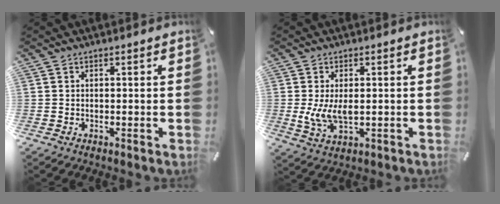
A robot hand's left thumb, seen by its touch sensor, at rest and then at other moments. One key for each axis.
{"total": 6.6, "fx": -0.1, "fy": 3.8, "fz": 5.5, "tx": -0.119, "ty": -0.004, "tz": -0.005}